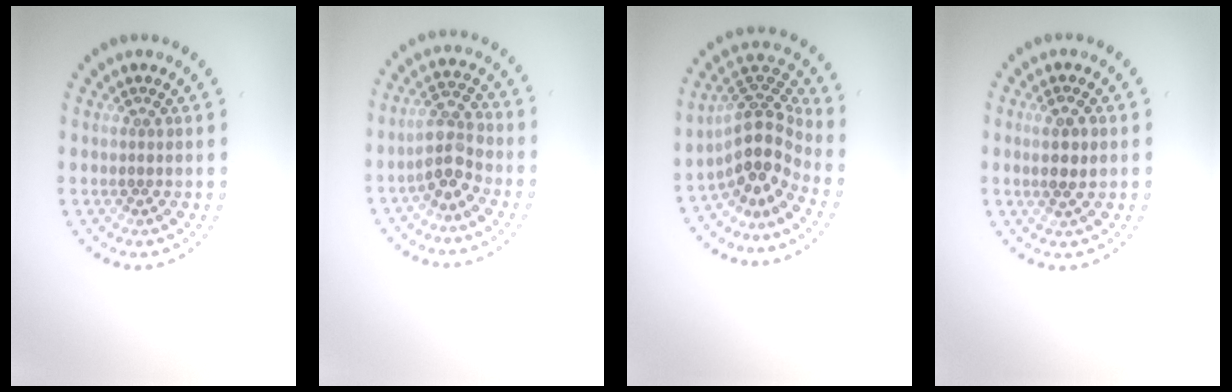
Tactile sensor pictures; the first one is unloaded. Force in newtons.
{"total": 3.2, "press": 2.9, "slide": 1.4}
{"total": 4.6, "press": 3.4, "slide": 3.1}
{"total": 2.0, "press": 1.9, "slide": 0.6}